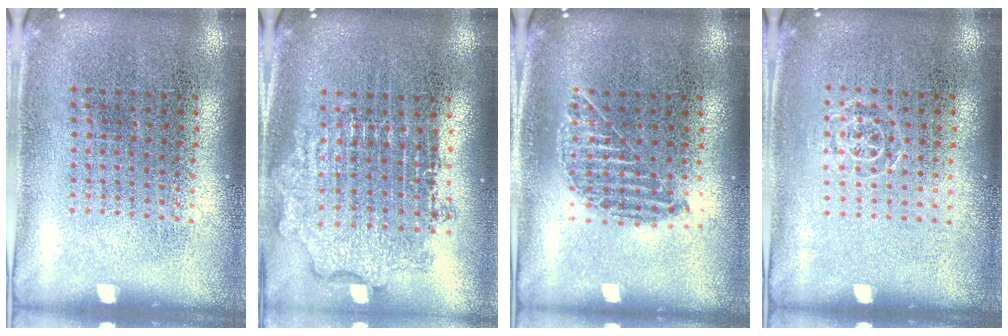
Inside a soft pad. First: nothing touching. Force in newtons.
{"total": 1.9, "press": 1.5, "slide": 1.1}
{"total": 1.0, "press": 0.9, "slide": 0.3}
{"total": 0.7, "press": 0.5, "slide": 0.5}